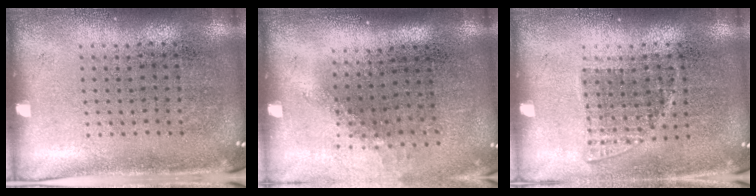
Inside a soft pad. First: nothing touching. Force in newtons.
{"total": 1.1, "press": 0.9, "slide": 0.7}
{"total": 1.1, "press": 0.9, "slide": 0.5}